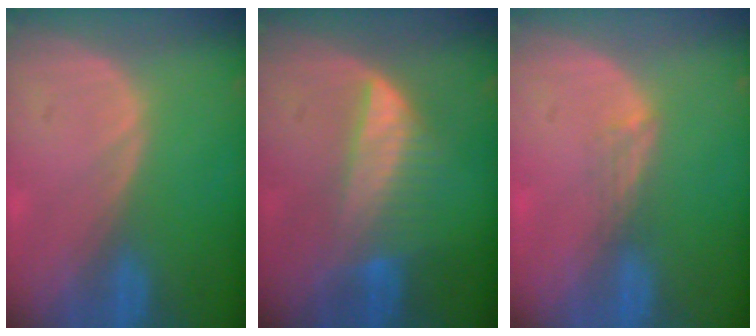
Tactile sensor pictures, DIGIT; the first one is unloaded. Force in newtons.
{"total": 6.4, "press": 6.2, "slide": 1.6}
{"total": 1.8, "press": 1.3, "slide": 1.2}